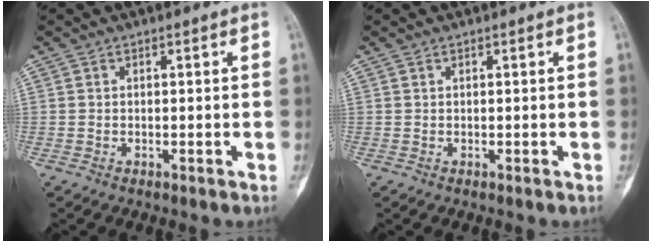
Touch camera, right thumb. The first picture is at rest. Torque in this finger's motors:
{"motor_torque": [0.08, 0.13, -0.14, -0.18, 0.06]}